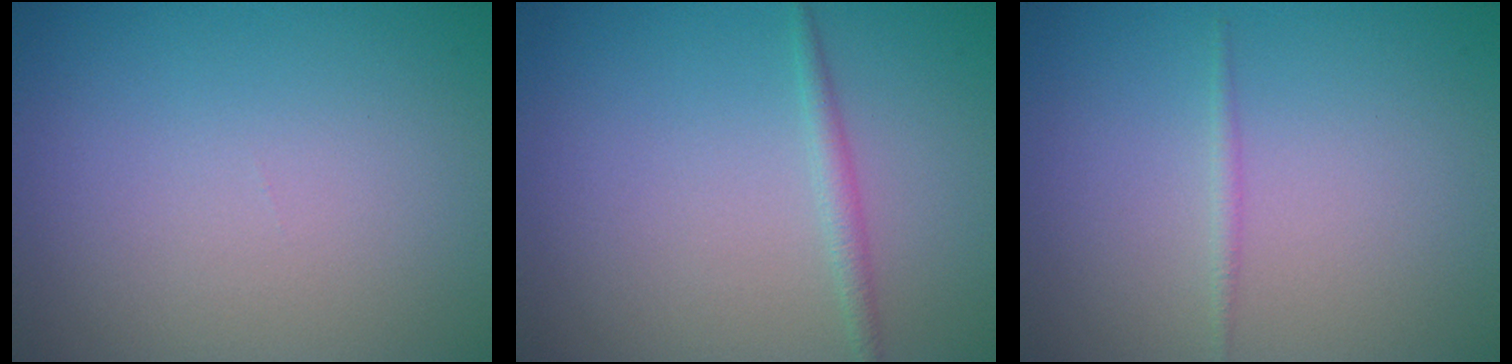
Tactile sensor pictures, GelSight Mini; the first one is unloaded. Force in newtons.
{"total": 1.3, "press": 1.3, "slide": 0.1}
{"total": 0.7, "press": 0.7, "slide": 0.0}